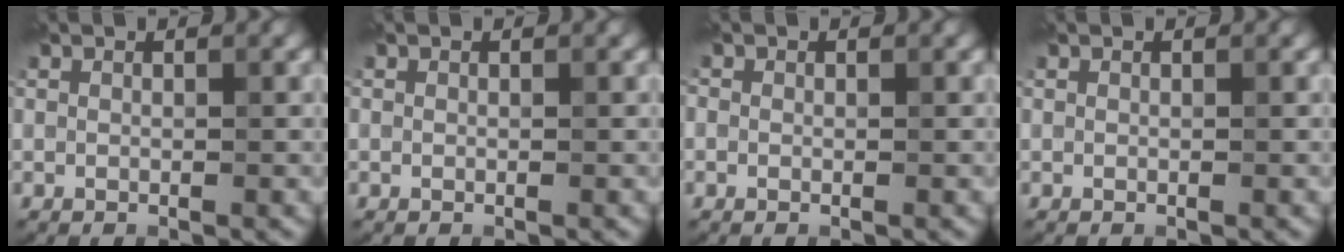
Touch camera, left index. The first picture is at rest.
{"total": 0.0}
{"total": 0.5, "force": [0.1, 0.5, 0.2], "torque": [-0.002, -0.007, -0.002]}
{"total": 0.0}